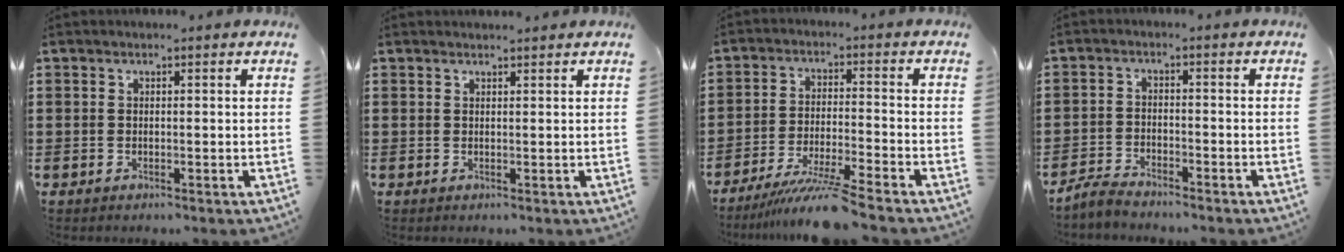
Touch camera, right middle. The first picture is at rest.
{"total": 0.8, "force": [0.8, 0.0, 0.0], "torque": [-0.002, 0.001, 0.015]}
{"total": 8.1, "force": [-7.0, -0.6, 4.0], "torque": [-0.075, -0.015, -0.132]}
{"total": 3.1, "force": [-3.0, 0.2, 0.5], "torque": [-0.026, -0.001, -0.067]}